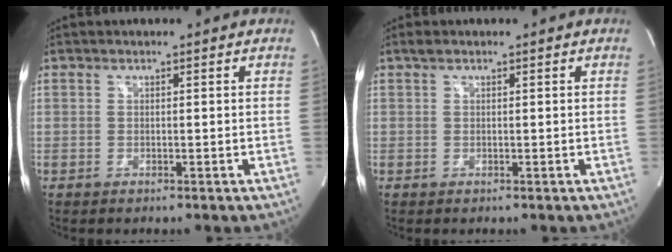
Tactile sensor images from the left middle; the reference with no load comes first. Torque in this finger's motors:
{"motor_torque": [0.49, 0.37, -0.09, 0.01]}